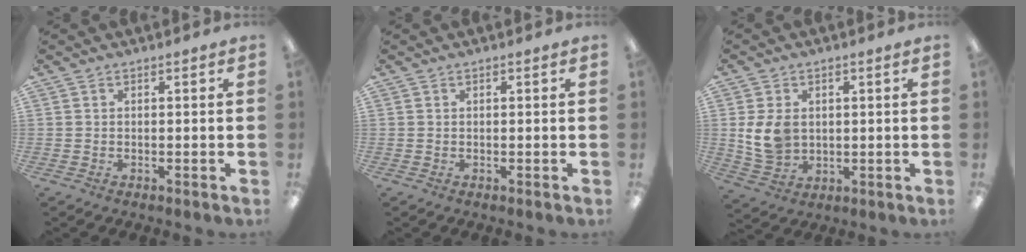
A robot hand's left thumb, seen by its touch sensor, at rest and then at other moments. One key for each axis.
{"total": 0.0}
{"total": 7.6, "fx": 1.2, "fy": 5.8, "fz": 4.8, "tx": -0.110, "ty": 0.002, "tz": 0.021}